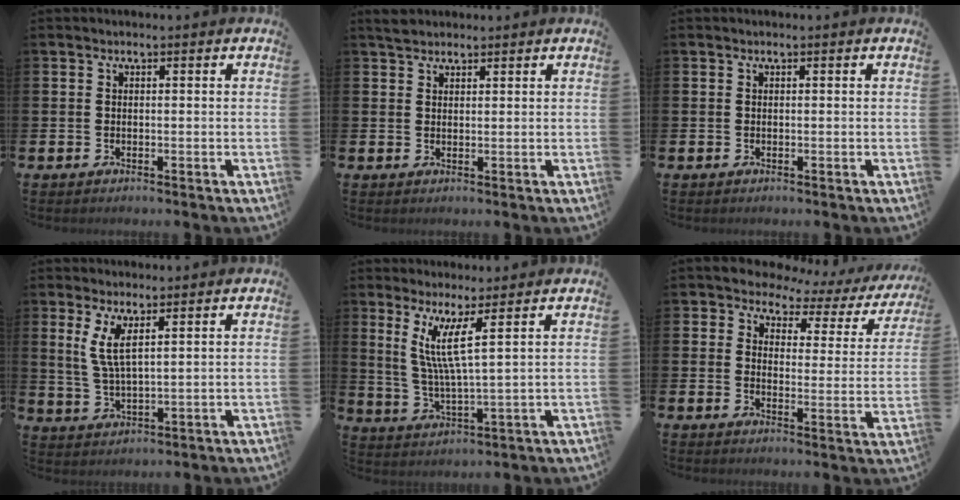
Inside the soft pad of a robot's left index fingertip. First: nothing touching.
{"total": 2.3, "force": [2.2, 0.7, 0.3], "torque": [0.006, -0.002, 0.039]}
{"total": 0.0}
{"total": 4.8, "force": [3.2, 1.1, 3.5], "torque": [-0.068, -0.011, 0.054]}
{"total": 7.0, "force": [4.3, 0.2, 5.5], "torque": [-0.109, -0.023, 0.071]}
{"total": 3.6, "force": [2.7, 2.3, 0.4], "torque": [-0.016, -0.032, 0.033]}